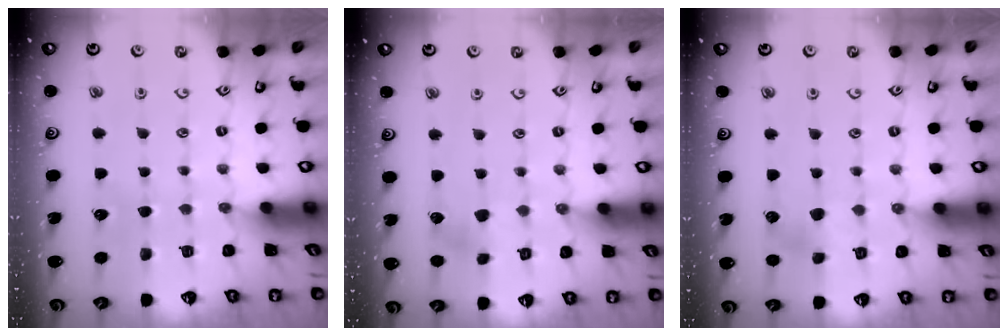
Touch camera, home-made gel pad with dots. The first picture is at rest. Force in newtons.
{"total": 2.9, "press": 2.9, "slide": 0.3}
{"total": 3.6, "press": 3.6, "slide": 0.4}